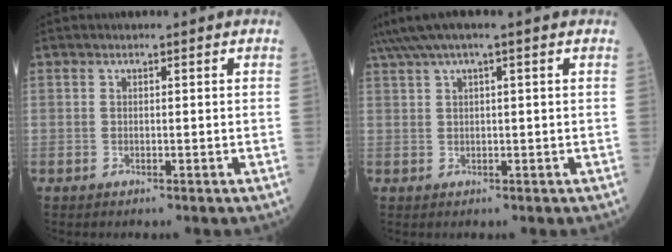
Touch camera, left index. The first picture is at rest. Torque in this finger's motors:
{"motor_torque": [0.27, -0.21, -0.04, 0.02]}